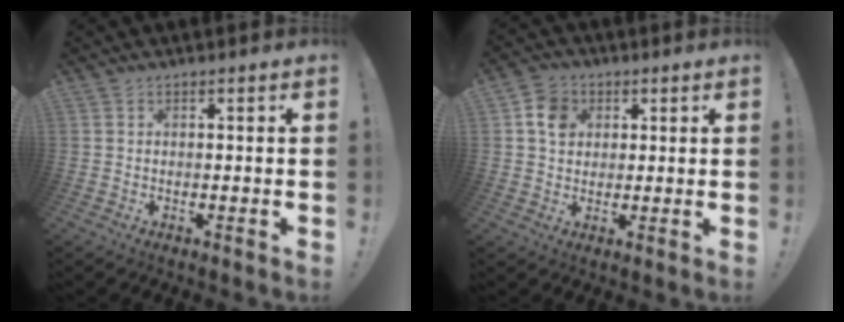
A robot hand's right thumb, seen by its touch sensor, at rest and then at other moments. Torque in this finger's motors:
{"motor_torque": [-0.15, 0.18, 0.18, -0.13, 0.00]}